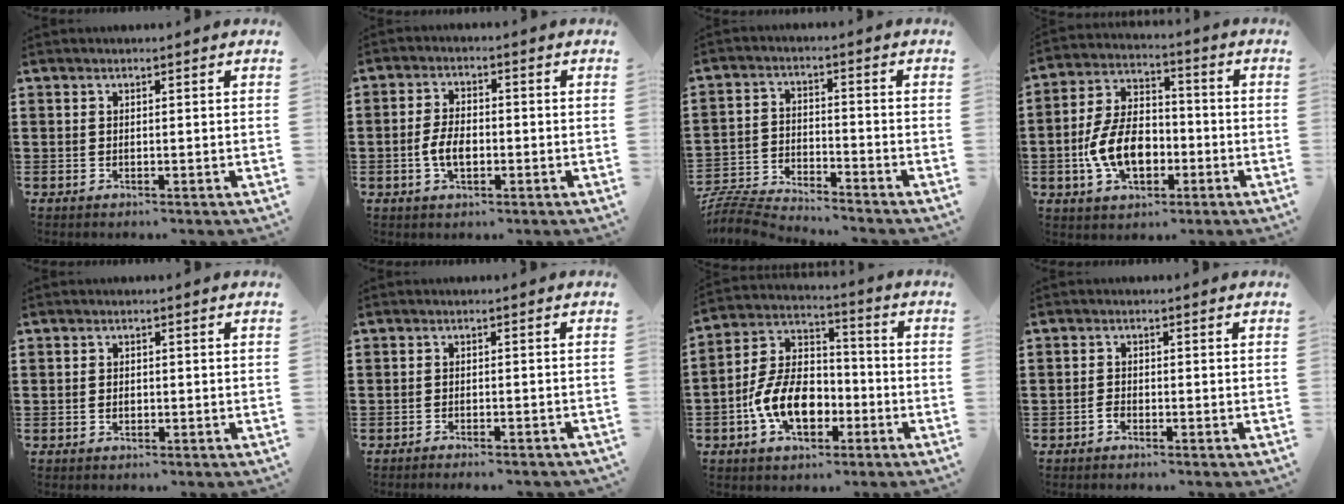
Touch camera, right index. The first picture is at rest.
{"total": 4.7, "force": [-1.0, 2.4, 3.8], "torque": [-0.090, -0.002, -0.024]}
{"total": 6.5, "force": [-6.5, 0.2, 0.8], "torque": [-0.034, 0.000, -0.134]}
{"total": 9.9, "force": [-2.7, 6.1, 7.4], "torque": [-0.176, 0.005, -0.055]}
{"total": 1.0, "force": [-0.3, 0.6, 0.7], "torque": [-0.015, 0.002, -0.006]}
{"total": 1.5, "force": [-1.5, 0.0, 0.4], "torque": [-0.009, 0.003, -0.030]}
{"total": 11.0, "force": [-3.8, 6.8, 7.7], "torque": [-0.180, 0.008, -0.073]}
{"total": 1.3, "force": [-0.9, 0.7, 0.4], "torque": [-0.011, -0.002, -0.018]}